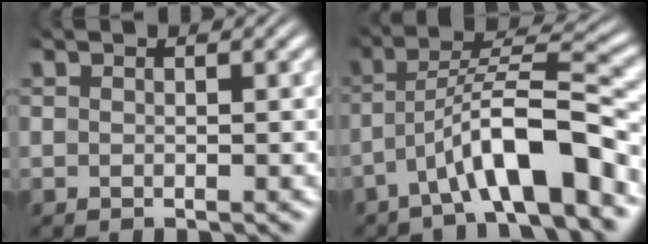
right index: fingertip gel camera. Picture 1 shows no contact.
{"total": 5.7, "force": [-1.0, 1.5, 5.4], "torque": [-0.093, 0.005, -0.019]}